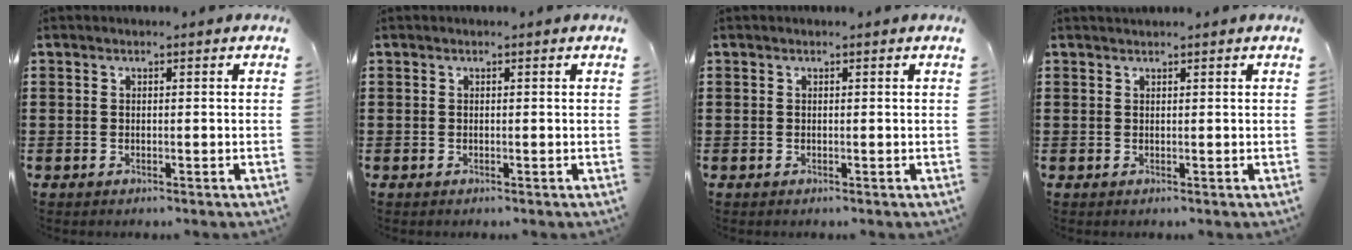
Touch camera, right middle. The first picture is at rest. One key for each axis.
{"total": 0.0}
{"total": 0.0}
{"total": 0.7, "fx": 0.7, "fy": 0.0, "fz": 0.1, "tx": -0.003, "ty": -0.002, "tz": 0.013}